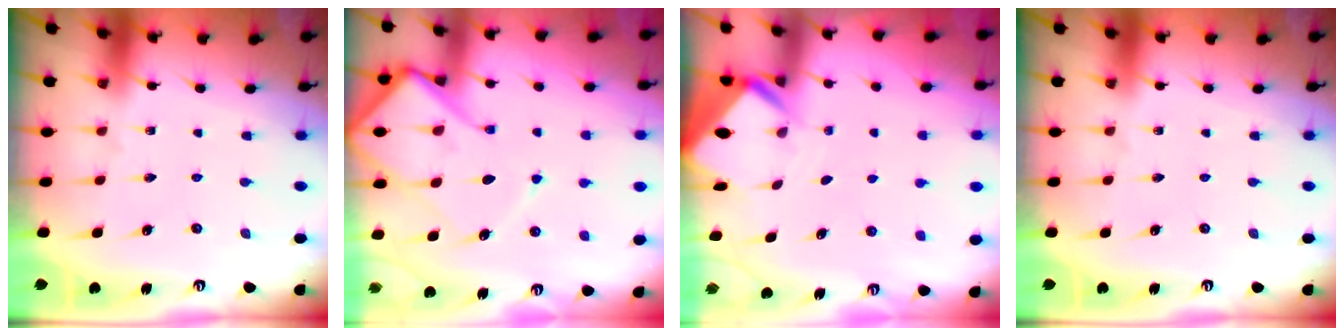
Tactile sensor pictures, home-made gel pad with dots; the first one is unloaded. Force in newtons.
{"total": 15.5, "press": 15.4, "slide": 1.5}
{"total": 3.3, "press": 3.3, "slide": 0.2}
{"total": 0.0}